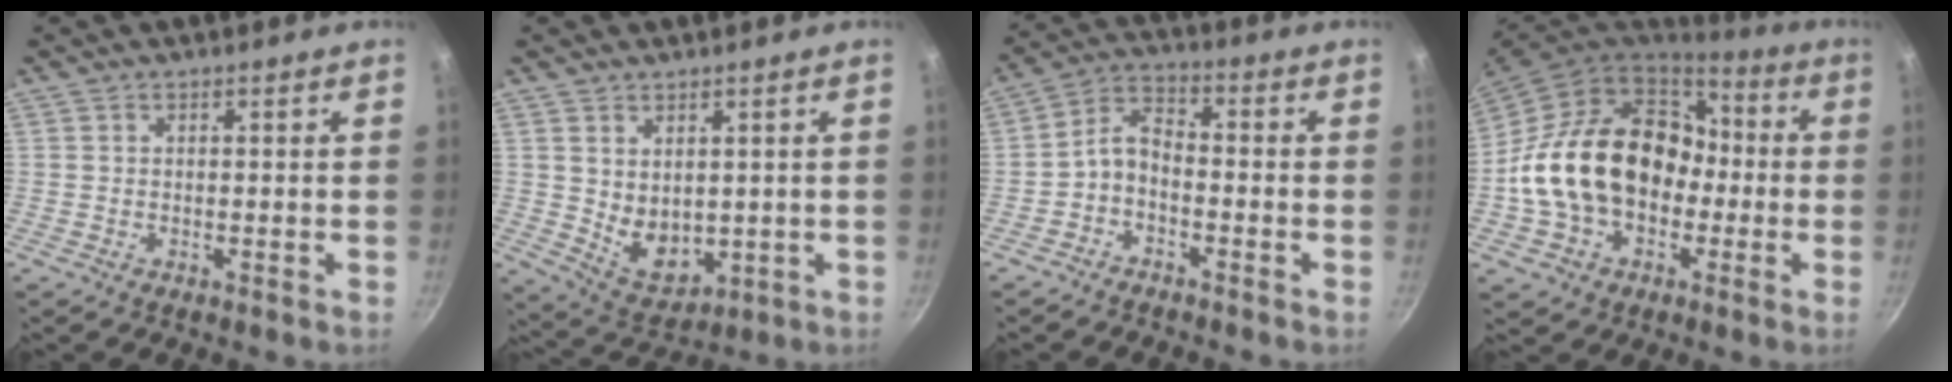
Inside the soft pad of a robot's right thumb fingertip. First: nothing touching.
{"total": 7.5, "force": [1.6, 5.2, 5.1], "torque": [-0.062, -0.027, 0.050]}
{"total": 5.4, "force": [-2.5, 3.1, 3.6], "torque": [-0.069, 0.046, -0.056]}
{"total": 21.7, "force": [-1.7, 16.2, 14.3], "torque": [-0.227, 0.059, -0.025]}